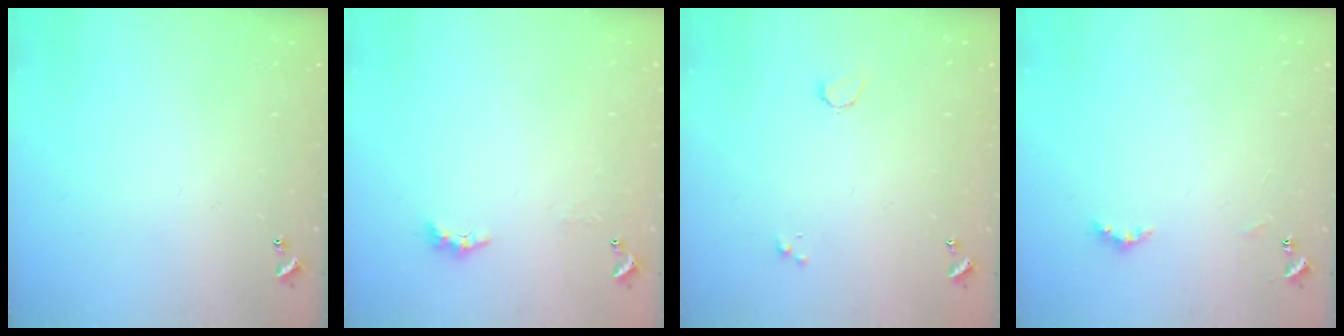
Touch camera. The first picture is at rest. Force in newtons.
{"total": 2.2, "press": 2.1, "slide": 0.7}
{"total": 1.4, "press": 1.3, "slide": 0.2}
{"total": 2.6, "press": 2.5, "slide": 0.6}